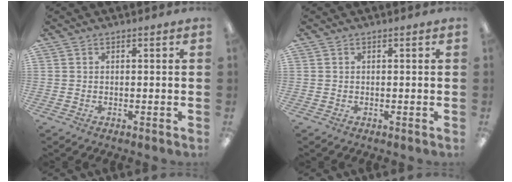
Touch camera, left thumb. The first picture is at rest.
{"total": 0.0}